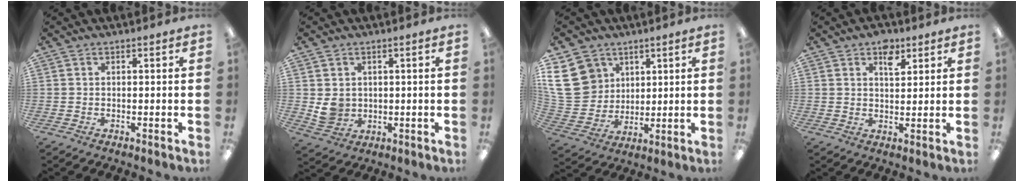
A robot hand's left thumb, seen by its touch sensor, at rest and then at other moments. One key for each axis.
{"total": 4.6, "fx": 1.1, "fy": 4.2, "fz": 1.4, "tx": -0.017, "ty": 0.004, "tz": 0.023}
{"total": 14.3, "fx": 5.8, "fy": 11.9, "fz": 5.4, "tx": -0.116, "ty": -0.018, "tz": 0.118}
{"total": 5.6, "fx": 3.3, "fy": 3.1, "fz": 3.3, "tx": -0.032, "ty": -0.012, "tz": 0.052}